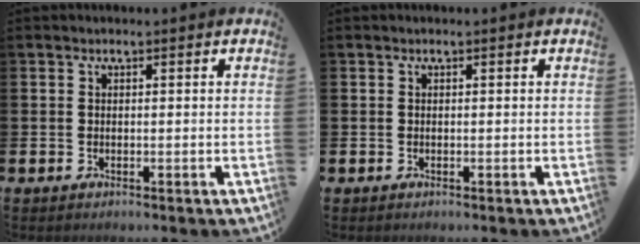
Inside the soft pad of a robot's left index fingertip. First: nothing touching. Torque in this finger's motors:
{"motor_torque": [0.00, 0.00, 0.00, 0.00]}